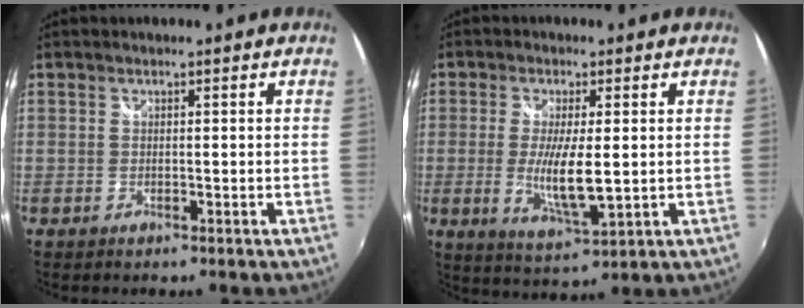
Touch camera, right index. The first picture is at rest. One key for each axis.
{"total": 8.5, "fx": -0.5, "fy": 2.0, "fz": 8.2, "tx": -0.160, "ty": -0.018, "tz": -0.007}